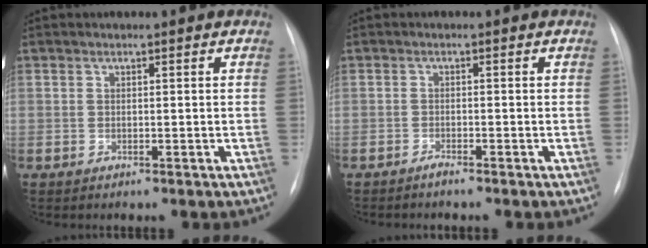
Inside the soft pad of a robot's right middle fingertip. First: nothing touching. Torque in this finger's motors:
{"motor_torque": [0.02, 0.09, -0.02, 0.00]}